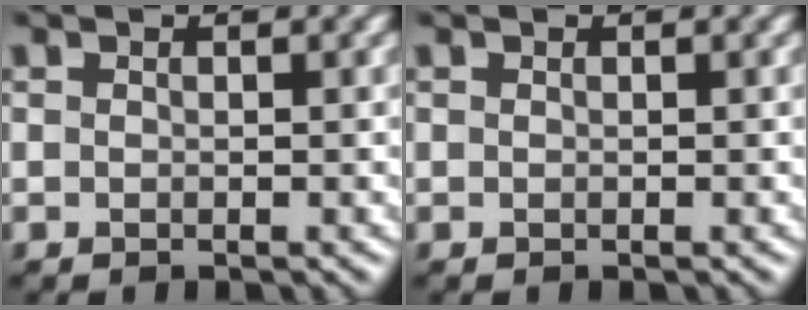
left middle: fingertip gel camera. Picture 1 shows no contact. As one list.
[{"total": 0.0}]